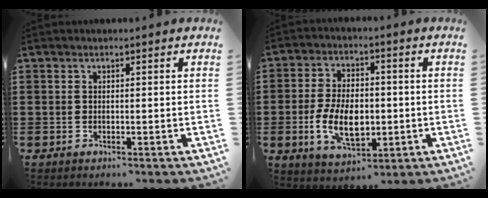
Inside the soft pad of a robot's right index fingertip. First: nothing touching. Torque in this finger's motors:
{"motor_torque": [2.14, 0.00, 1.05, 0.21]}